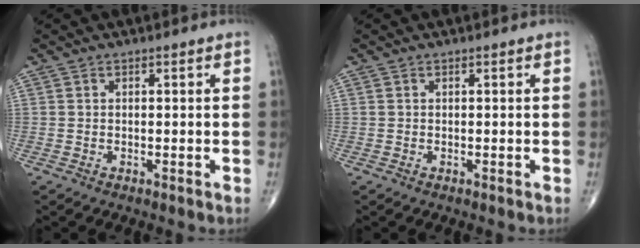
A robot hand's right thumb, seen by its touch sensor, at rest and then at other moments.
{"total": 0.0}